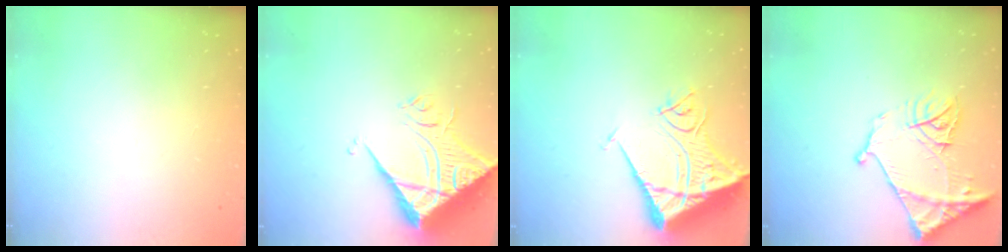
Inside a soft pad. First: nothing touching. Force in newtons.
{"total": 12.1, "press": 12.0, "slide": 1.2}
{"total": 16.9, "press": 16.7, "slide": 2.3}
{"total": 15.0, "press": 14.9, "slide": 1.6}